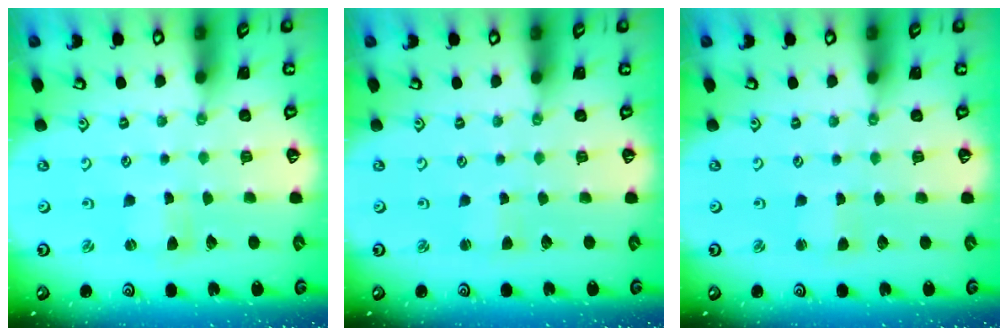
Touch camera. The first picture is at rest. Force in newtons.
{"total": 1.5, "press": 1.4, "slide": 0.2}
{"total": 2.2, "press": 2.2, "slide": 0.1}